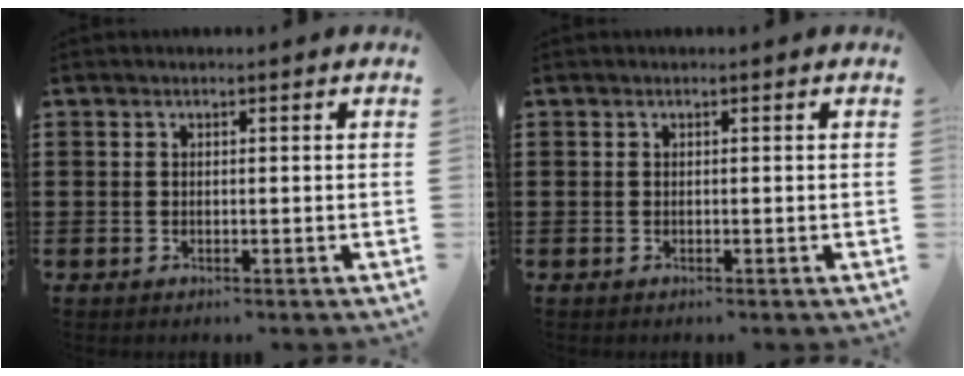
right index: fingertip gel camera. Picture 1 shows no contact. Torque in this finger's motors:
{"motor_torque": [0.26, 0.15, -0.03, 0.01]}